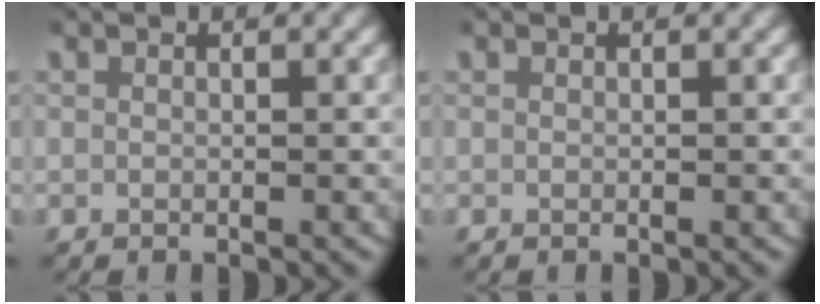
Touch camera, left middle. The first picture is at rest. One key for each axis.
{"total": 0.0}